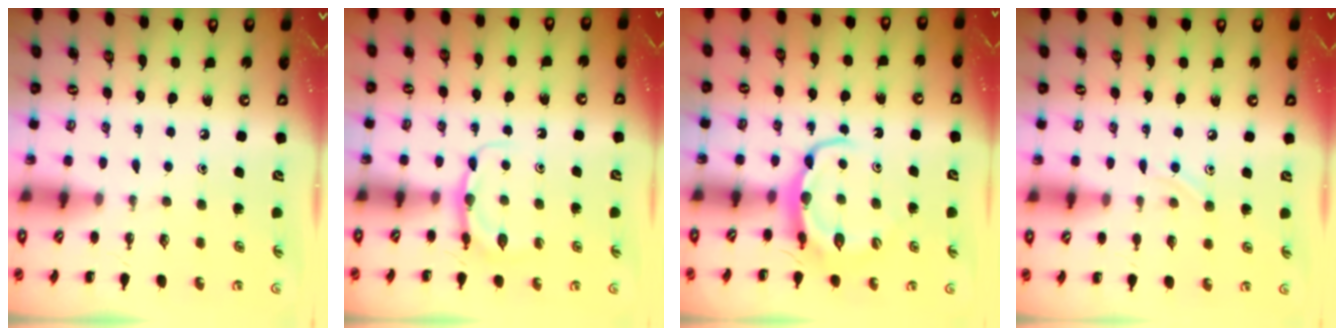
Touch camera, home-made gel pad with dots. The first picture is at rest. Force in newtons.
{"total": 4.8, "press": 4.6, "slide": 1.4}
{"total": 6.2, "press": 6.1, "slide": 0.9}
{"total": 4.8, "press": 4.6, "slide": 1.3}